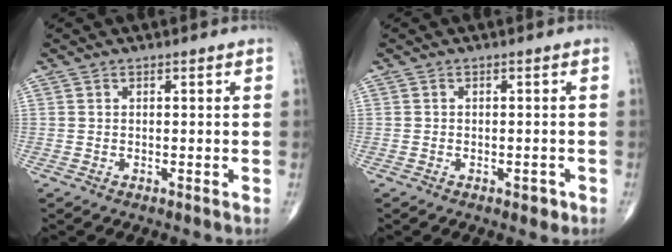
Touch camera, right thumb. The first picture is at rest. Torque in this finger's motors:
{"motor_torque": [0.22, 0.53, -0.17, -0.07, -0.01]}